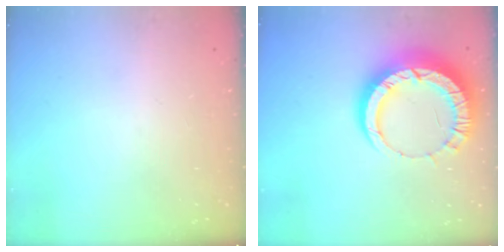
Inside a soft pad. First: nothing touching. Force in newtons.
{"total": 13.2, "press": 13.1, "slide": 1.3}